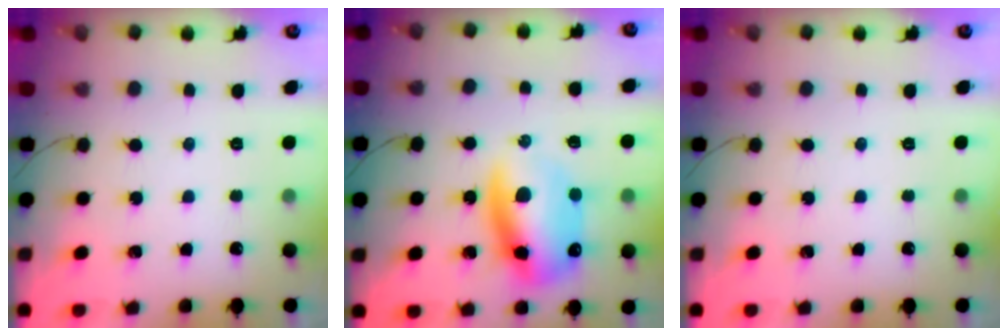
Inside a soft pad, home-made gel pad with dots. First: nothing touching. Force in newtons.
{"total": 14.2, "press": 13.8, "slide": 3.6}
{"total": 0.0}